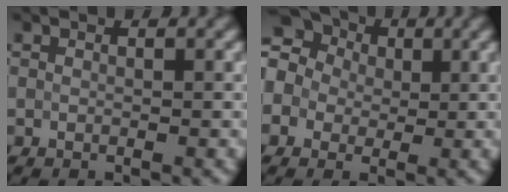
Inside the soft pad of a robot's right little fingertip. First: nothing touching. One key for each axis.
{"total": 9.2, "fx": 1.9, "fy": 8.1, "fz": 3.9, "tx": -0.090, "ty": 0.049, "tz": -0.005}